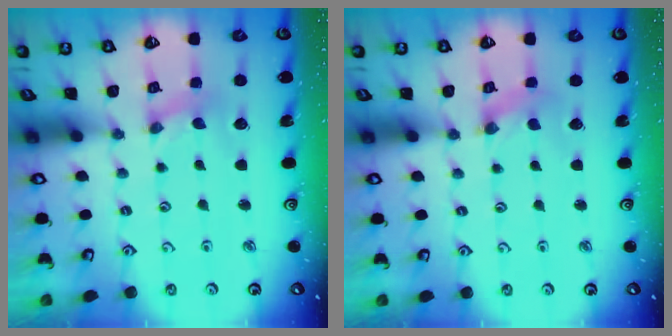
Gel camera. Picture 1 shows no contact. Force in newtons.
{"total": 1.2, "press": 1.2, "slide": 0.2}